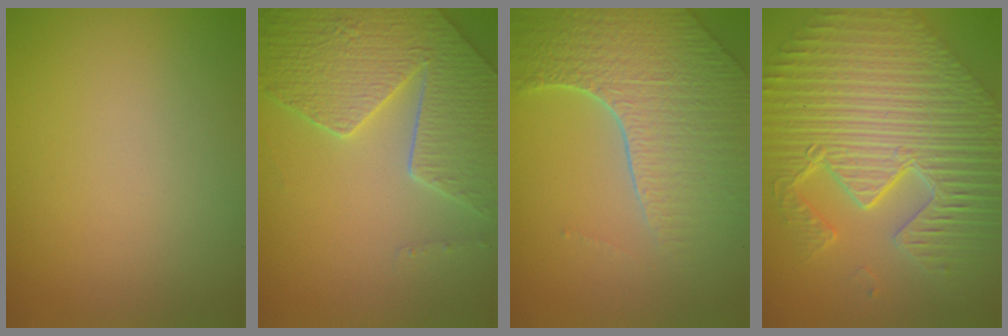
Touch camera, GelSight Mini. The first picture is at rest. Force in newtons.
{"total": 8.5, "press": 6.1, "slide": 5.8}
{"total": 8.0, "press": 5.7, "slide": 5.7}
{"total": 12.4, "press": 8.0, "slide": 9.5}